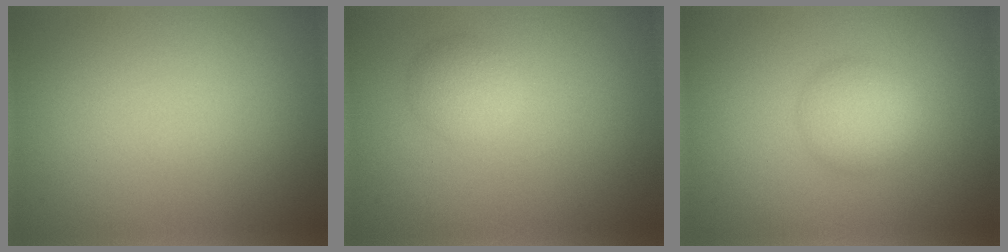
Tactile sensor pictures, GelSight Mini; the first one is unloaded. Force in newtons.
{"total": 2.1, "press": 2.1, "slide": 0.1}
{"total": 2.9, "press": 2.9, "slide": 0.1}